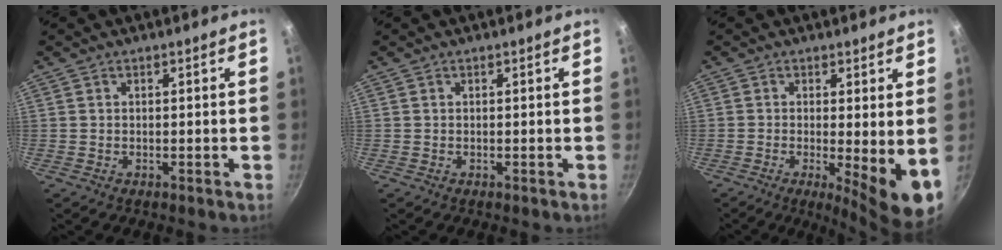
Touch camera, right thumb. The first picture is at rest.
{"total": 0.0}
{"total": 9.3, "force": [-1.1, 1.7, 9.1], "torque": [-0.120, -0.019, -0.012]}